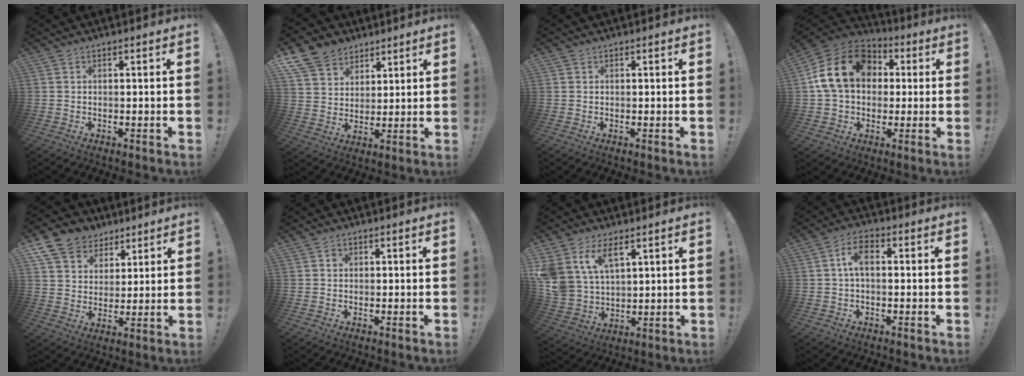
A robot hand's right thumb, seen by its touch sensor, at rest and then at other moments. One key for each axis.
{"total": 10.2, "fx": 7.2, "fy": 7.0, "fz": 2.1, "tx": -0.036, "ty": -0.051, "tz": 0.144}
{"total": 0.5, "fx": 0.3, "fy": 0.4, "fz": -0.2, "tx": 0.011, "ty": -0.002, "tz": 0.003}
{"total": 19.0, "fx": 4.3, "fy": 13.8, "fz": 12.3, "tx": -0.209, "ty": 0.008, "tz": 0.082}
{"total": 11.2, "fx": 6.9, "fy": 8.3, "fz": 2.8, "tx": -0.048, "ty": -0.045, "tz": 0.140}
{"total": 1.1, "fx": 0.1, "fy": 1.0, "fz": 0.2, "tx": 0.003, "ty": 0.000, "tz": 0.001}
{"total": 11.6, "fx": 6.7, "fy": 7.1, "fz": 6.3, "tx": -0.141, "ty": -0.032, "tz": 0.133}
{"total": 5.8, "fx": 0.3, "fy": 3.1, "fz": 4.8, "tx": -0.090, "ty": 0.010, "tz": 0.005}